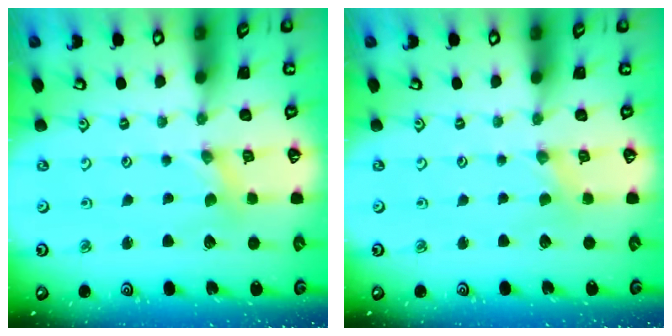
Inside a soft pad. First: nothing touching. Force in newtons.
{"total": 0.0}